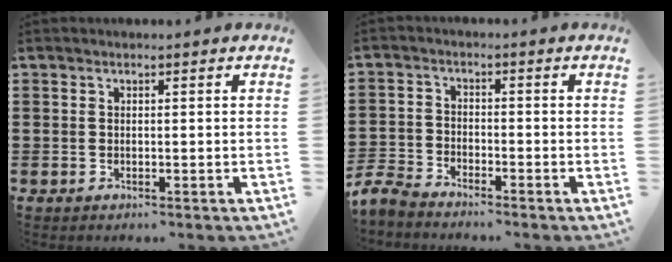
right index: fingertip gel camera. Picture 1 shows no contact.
{"total": 3.8, "force": [-3.7, 0.6, 0.4], "torque": [-0.032, -0.005, -0.083]}